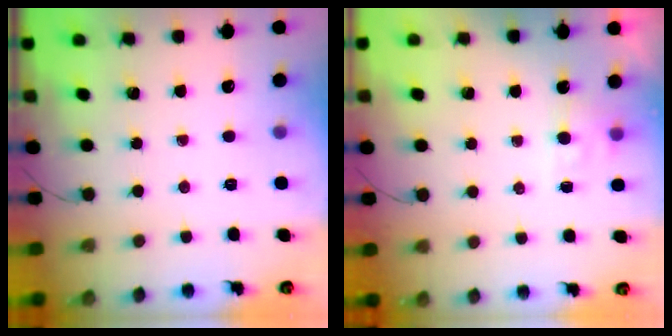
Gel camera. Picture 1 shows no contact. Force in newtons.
{"total": 2.6, "press": 2.4, "slide": 1.1}